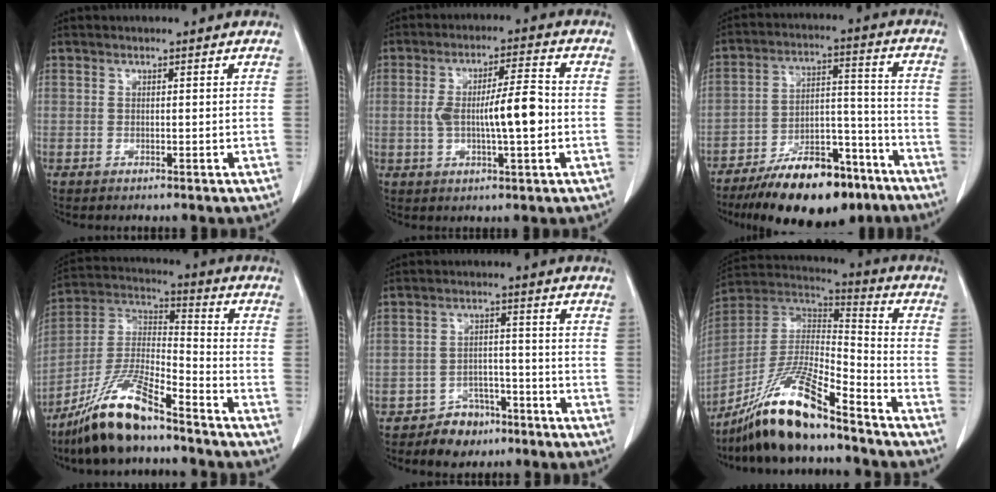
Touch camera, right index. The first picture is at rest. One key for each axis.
{"total": 9.0, "fx": -0.8, "fy": 1.4, "fz": 8.8, "tx": -0.155, "ty": 0.010, "tz": -0.014}
{"total": 17.4, "fx": -12.9, "fy": 6.1, "fz": 10.0, "tx": -0.149, "ty": 0.029, "tz": -0.208}
{"total": 14.2, "fx": -10.7, "fy": 2.4, "fz": 9.1, "tx": -0.187, "ty": -0.003, "tz": -0.198}
{"total": 4.7, "fx": -3.2, "fy": 3.1, "fz": 1.4, "tx": -0.020, "ty": 0.009, "tz": -0.044}
{"total": 17.9, "fx": -13.6, "fy": 2.3, "fz": 11.3, "tx": -0.237, "ty": -0.010, "tz": -0.254}